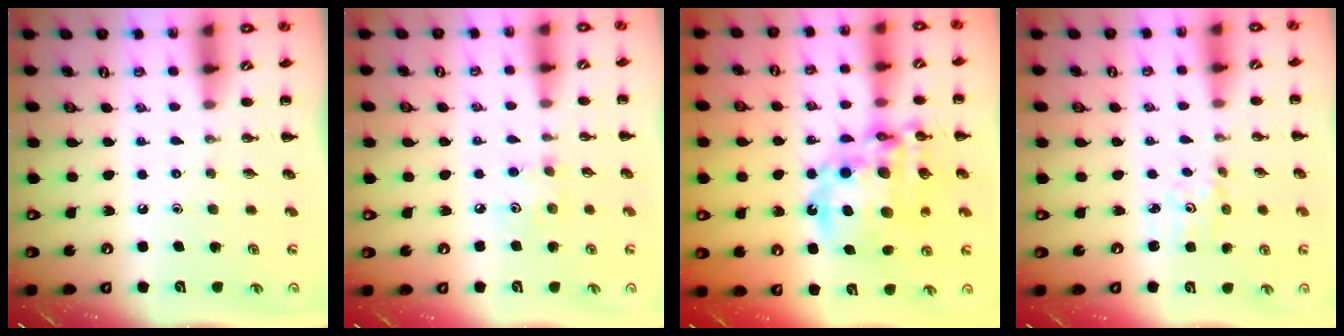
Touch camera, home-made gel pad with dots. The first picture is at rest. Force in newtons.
{"total": 3.5, "press": 3.5, "slide": 0.6}
{"total": 19.7, "press": 19.1, "slide": 4.8}
{"total": 1.9, "press": 1.9, "slide": 0.5}